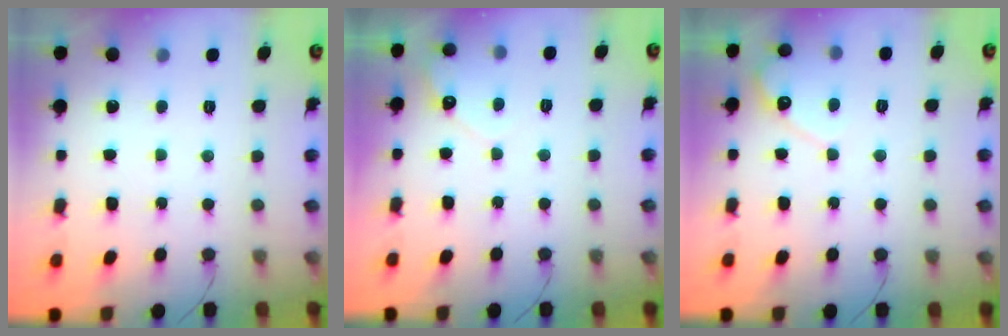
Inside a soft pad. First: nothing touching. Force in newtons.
{"total": 3.5, "press": 3.5, "slide": 0.2}
{"total": 4.6, "press": 4.6, "slide": 0.3}